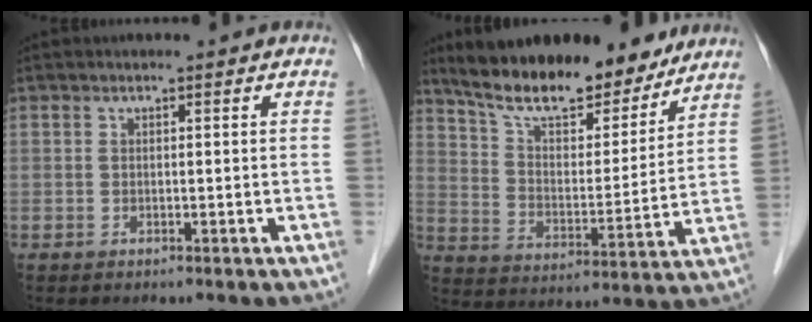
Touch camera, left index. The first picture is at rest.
{"total": 17.8, "force": [15.0, 5.0, 8.2], "torque": [-0.128, 0.001, 0.244]}